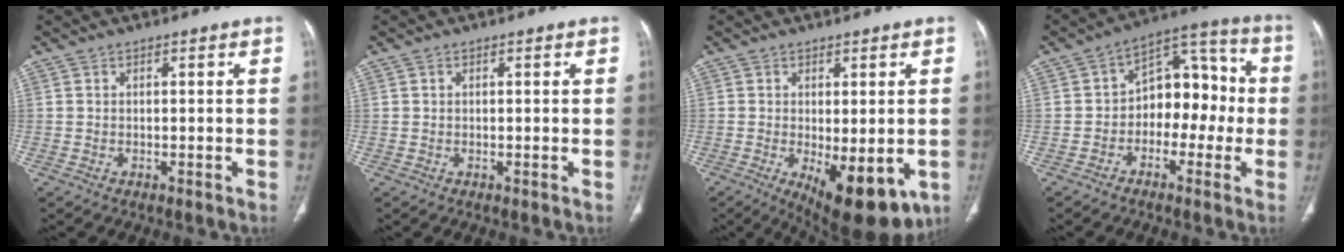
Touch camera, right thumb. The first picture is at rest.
{"total": 0.0}
{"total": 13.3, "force": [-4.3, 5.5, 11.3], "torque": [-0.150, -0.021, -0.045]}
{"total": 12.3, "force": [-1.5, 8.2, 9.0], "torque": [-0.079, 0.050, -0.037]}